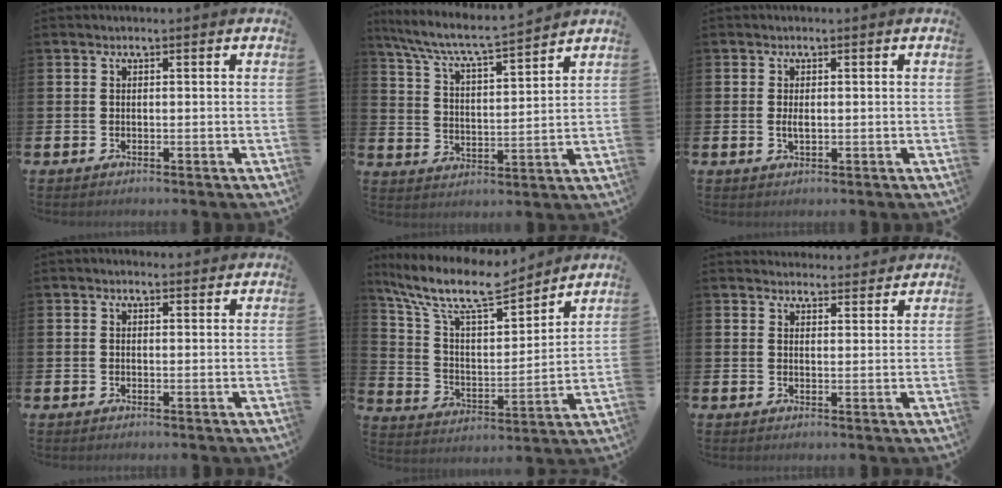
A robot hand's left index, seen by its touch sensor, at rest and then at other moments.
{"total": 7.2, "force": [6.7, 0.1, 2.4], "torque": [-0.081, -0.049, 0.114]}
{"total": 1.5, "force": [0.1, 0.6, 1.3], "torque": [-0.027, 0.003, 0.001]}
{"total": 0.9, "force": [0.7, 0.4, 0.3], "torque": [0.001, 0.004, 0.012]}
{"total": 11.9, "force": [10.1, 3.1, 5.4], "torque": [-0.146, -0.058, 0.176]}
{"total": 3.2, "force": [3.1, 0.6, -0.1], "torque": [0.004, -0.018, 0.055]}